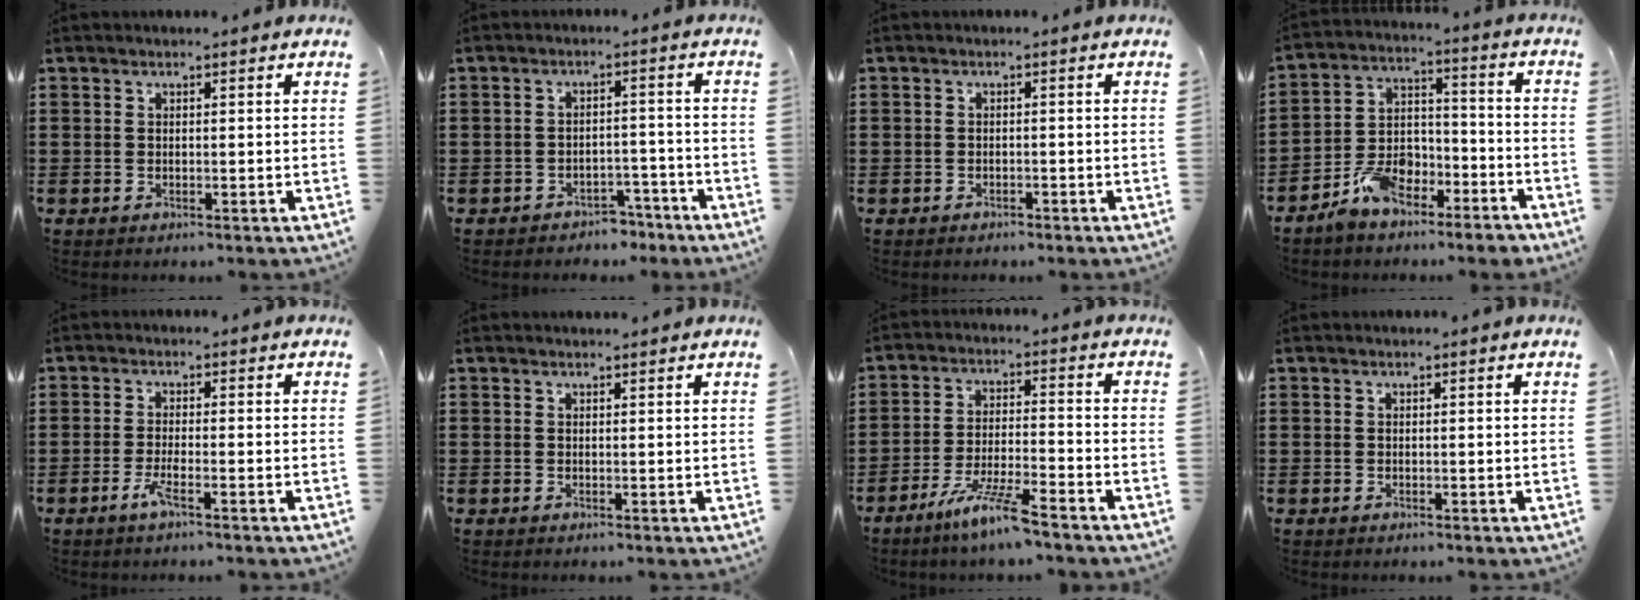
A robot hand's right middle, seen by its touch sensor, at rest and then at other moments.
{"total": 3.1, "force": [-3.0, 0.9, 0.0], "torque": [-0.008, 0.005, -0.063]}
{"total": 1.1, "force": [-0.9, 0.6, -0.1], "torque": [0.000, 0.004, -0.021]}
{"total": 7.5, "force": [-5.9, 3.6, 2.9], "torque": [-0.064, 0.022, -0.116]}
{"total": 2.7, "force": [-1.5, 0.0, 2.2], "torque": [-0.054, -0.008, -0.032]}
{"total": 0.5, "force": [0.5, 0.1, 0.1], "torque": [0.004, -0.003, 0.008]}
{"total": 7.4, "force": [-5.8, 0.1, 4.6], "torque": [-0.098, -0.011, -0.110]}
{"total": 0.0}